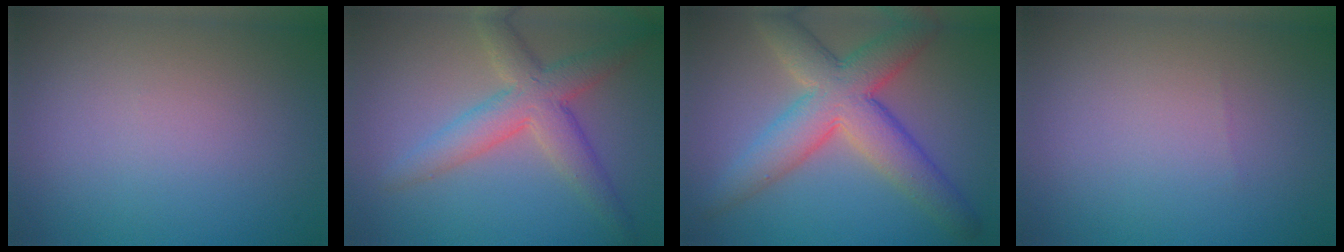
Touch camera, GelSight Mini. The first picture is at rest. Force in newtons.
{"total": 5.0, "press": 5.0, "slide": 0.2}
{"total": 7.9, "press": 7.9, "slide": 0.3}
{"total": 0.0}